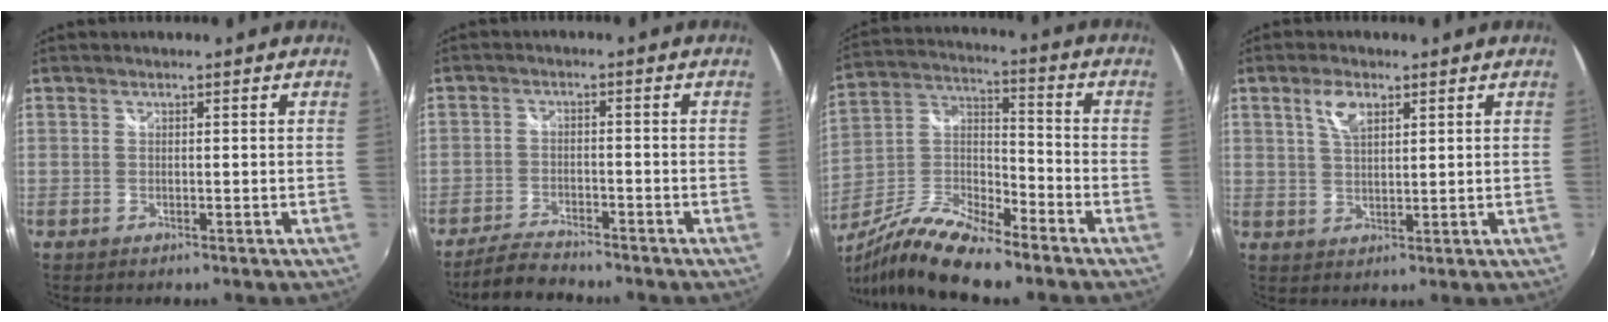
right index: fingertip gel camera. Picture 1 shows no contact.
{"total": 6.0, "force": [-5.5, 1.4, 2.0], "torque": [-0.063, -0.006, -0.099]}
{"total": 14.8, "force": [-10.7, 3.2, 9.8], "torque": [-0.215, -0.012, -0.208]}
{"total": 4.7, "force": [2.4, 2.2, 3.5], "torque": [-0.063, 0.006, 0.045]}